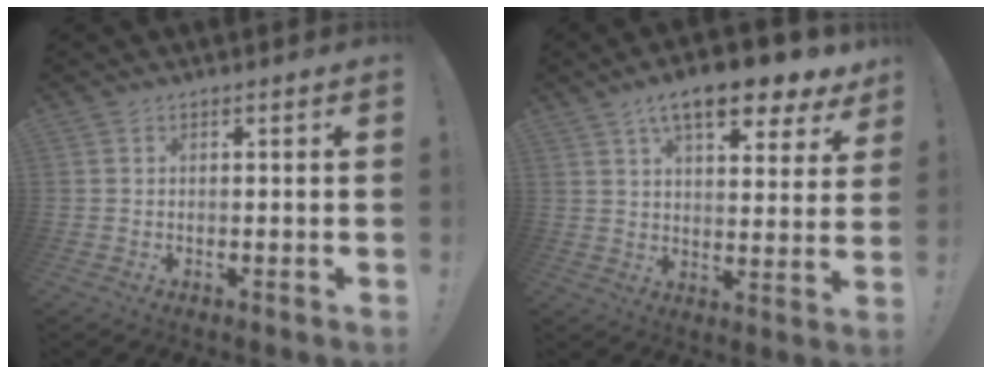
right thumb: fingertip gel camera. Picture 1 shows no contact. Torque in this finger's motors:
{"motor_torque": [-0.26, 2.13, 0.72, 0.32, 0.36]}